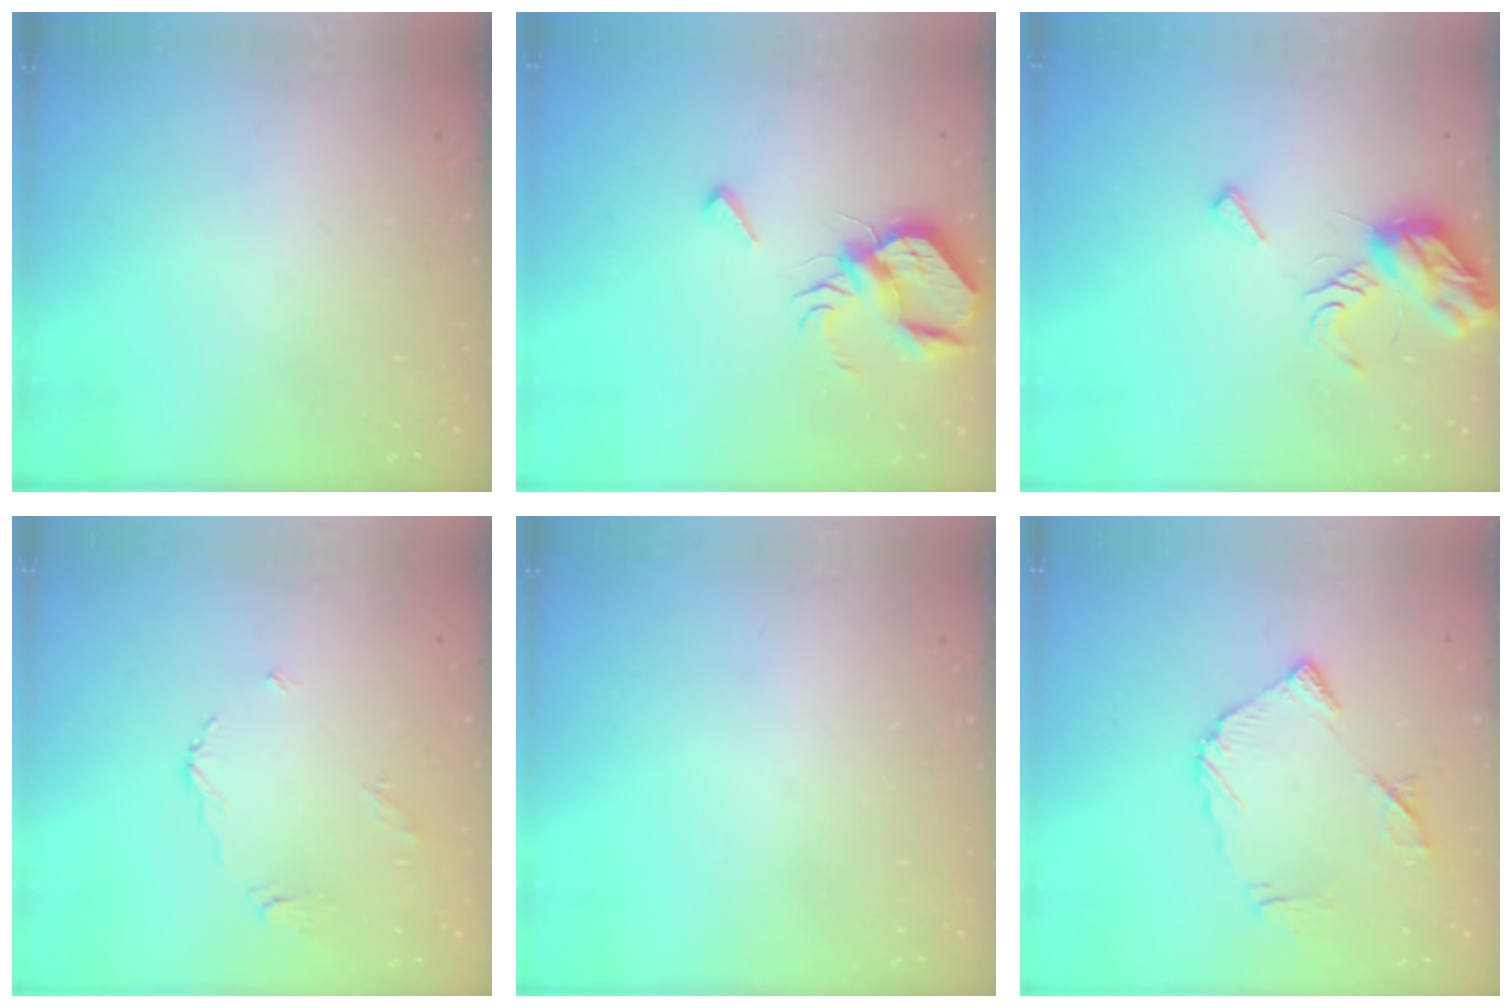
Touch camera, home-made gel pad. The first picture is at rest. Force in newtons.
{"total": 9.6, "press": 9.5, "slide": 1.0}
{"total": 9.2, "press": 9.2, "slide": 0.4}
{"total": 4.6, "press": 4.6, "slide": 0.5}
{"total": 0.0}
{"total": 12.6, "press": 12.5, "slide": 1.5}